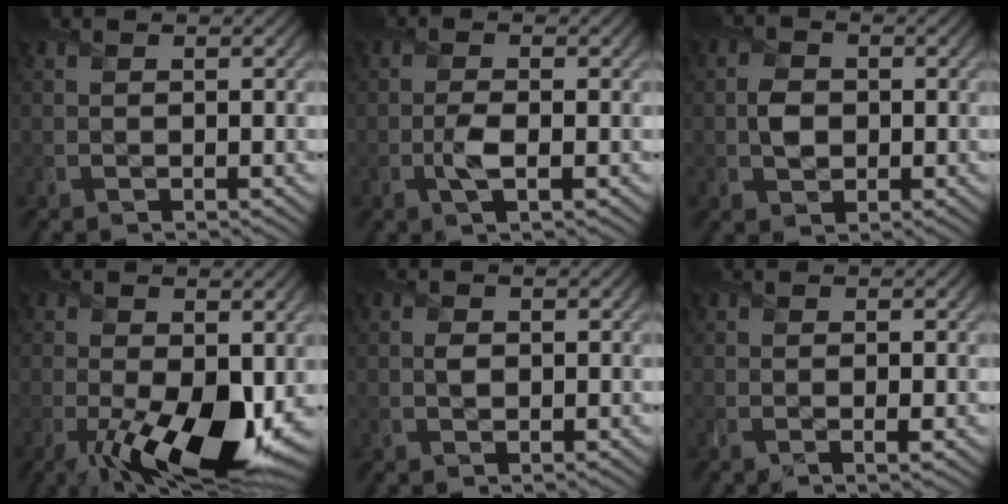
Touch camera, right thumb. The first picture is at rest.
{"total": 1.8, "force": [-0.5, 0.7, 1.6], "torque": [-0.034, 0.000, -0.012]}
{"total": 2.4, "force": [0.0, 2.2, 1.1], "torque": [-0.022, 0.000, -0.006]}
{"total": 12.2, "force": [-3.7, 6.0, 10.0], "torque": [-0.170, -0.046, -0.046]}
{"total": 1.0, "force": [0.0, 0.8, 0.6], "torque": [-0.011, -0.003, -0.001]}
{"total": 0.9, "force": [-0.3, 0.2, 0.8], "torque": [-0.014, -0.005, -0.006]}